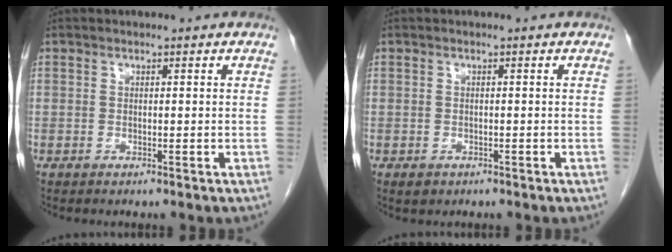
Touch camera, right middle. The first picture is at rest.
{"total": 1.2, "force": [-0.6, 0.9, 0.4], "torque": [-0.009, 0.002, -0.001]}